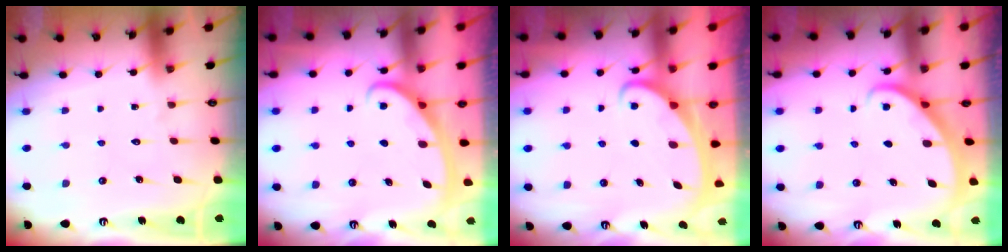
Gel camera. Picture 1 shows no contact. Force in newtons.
{"total": 2.8, "press": 2.8, "slide": 0.4}
{"total": 2.1, "press": 2.1, "slide": 0.3}
{"total": 2.3, "press": 2.3, "slide": 0.2}